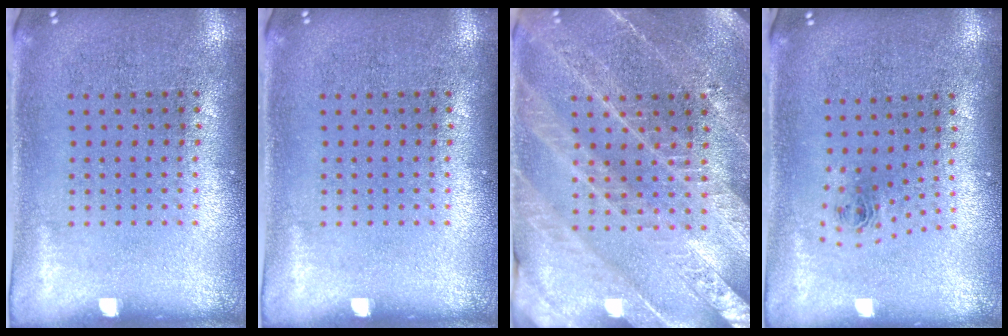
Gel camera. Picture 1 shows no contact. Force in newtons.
{"total": 0.0}
{"total": 3.5, "press": 3.3, "slide": 1.1}
{"total": 0.9, "press": 0.4, "slide": 0.8}